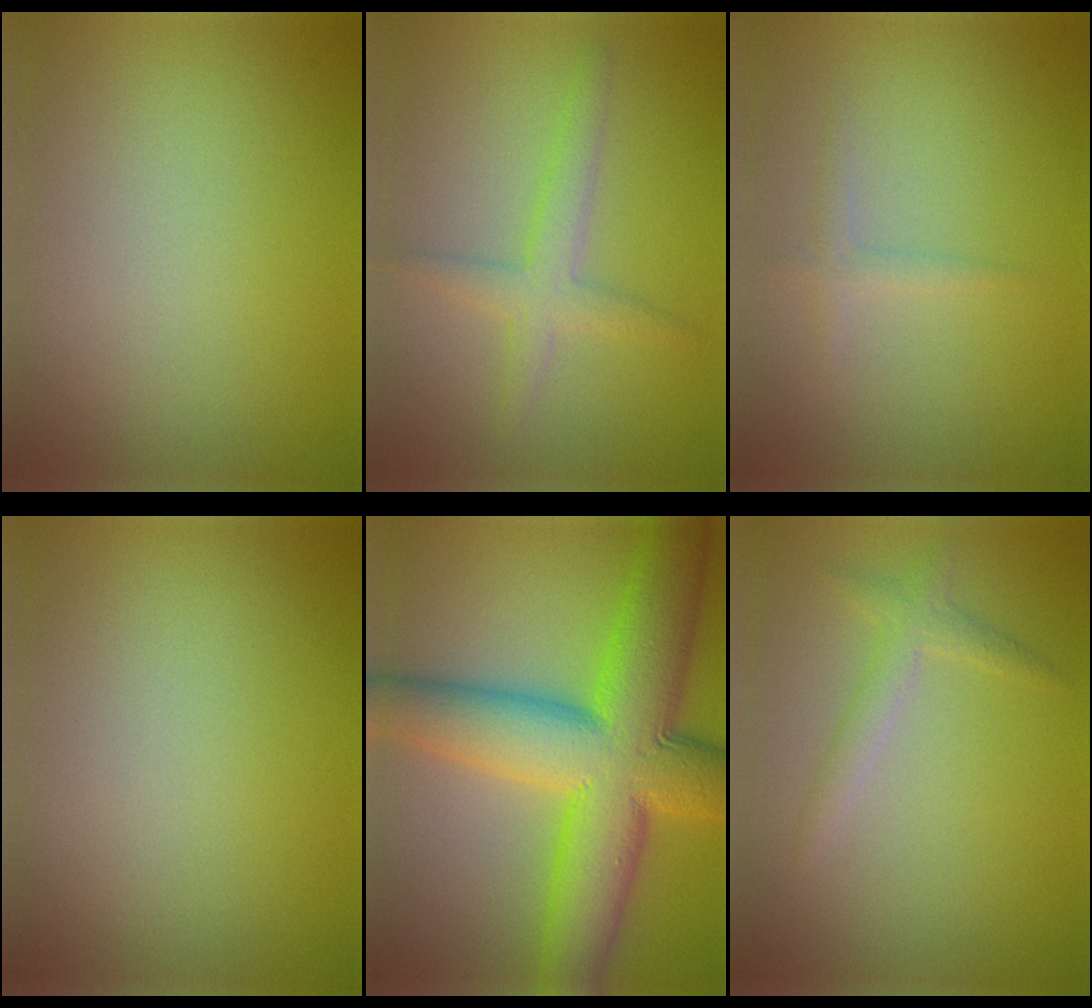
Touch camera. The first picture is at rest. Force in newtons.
{"total": 2.8, "press": 2.7, "slide": 0.2}
{"total": 1.1, "press": 1.1, "slide": 0.0}
{"total": 0.0}
{"total": 13.9, "press": 13.9, "slide": 0.0}
{"total": 1.9, "press": 1.9, "slide": 0.0}